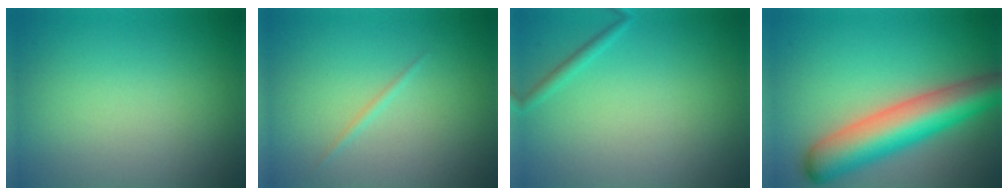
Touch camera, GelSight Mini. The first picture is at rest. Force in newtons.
{"total": 0.6, "press": 0.6, "slide": 0.0}
{"total": 0.9, "press": 0.9, "slide": 0.1}
{"total": 8.1, "press": 8.1, "slide": 0.3}